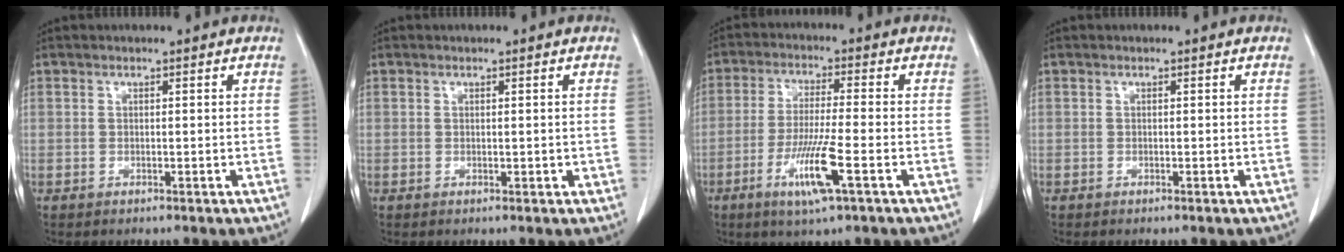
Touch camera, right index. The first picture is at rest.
{"total": 0.8, "force": [0.1, 0.4, 0.6], "torque": [-0.009, -0.002, 0.005]}
{"total": 8.7, "force": [-3.6, -0.2, 7.9], "torque": [-0.154, -0.020, -0.067]}
{"total": 0.0}